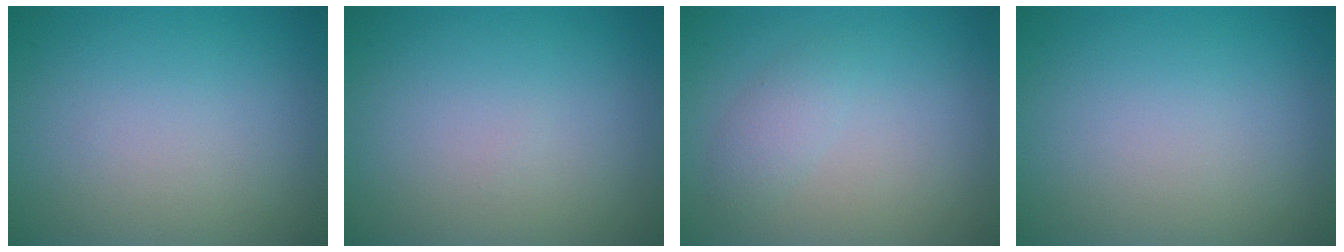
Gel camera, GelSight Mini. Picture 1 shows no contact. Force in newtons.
{"total": 0.0}
{"total": 1.5, "press": 1.5, "slide": 0.1}
{"total": 0.0}